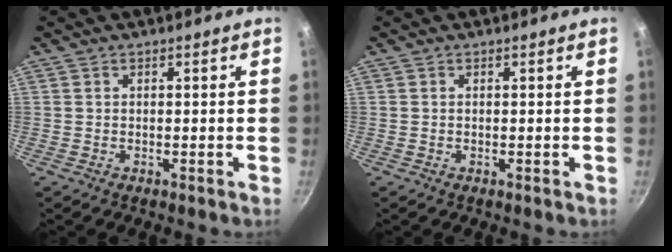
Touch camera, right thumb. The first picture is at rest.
{"total": 0.0}